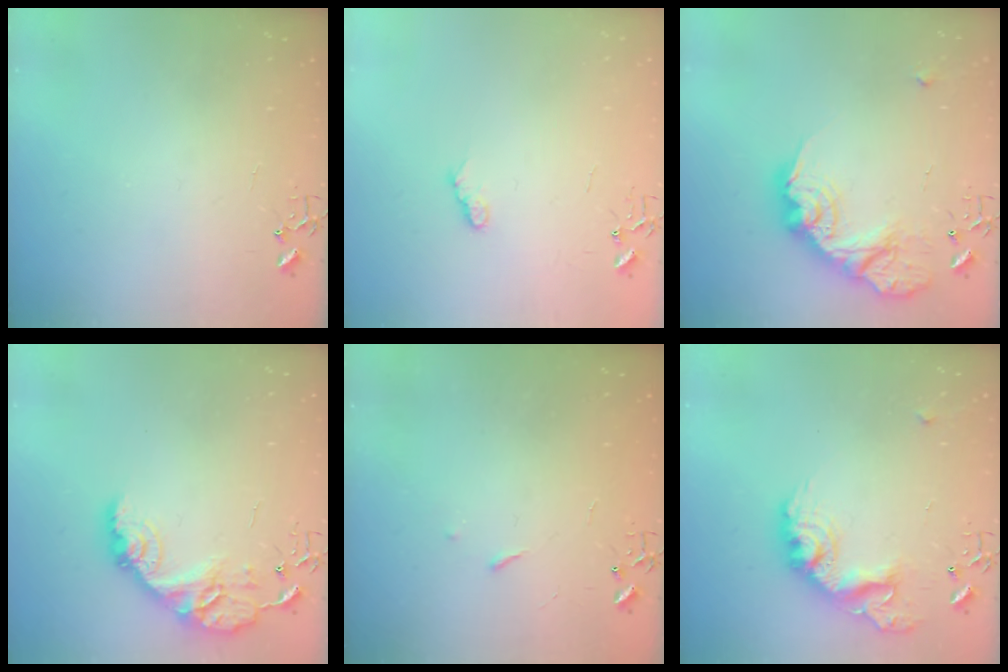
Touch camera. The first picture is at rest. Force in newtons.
{"total": 7.2, "press": 7.1, "slide": 0.7}
{"total": 19.4, "press": 19.3, "slide": 1.5}
{"total": 14.5, "press": 14.5, "slide": 1.0}
{"total": 2.9, "press": 2.8, "slide": 0.5}
{"total": 17.2, "press": 17.2, "slide": 1.2}